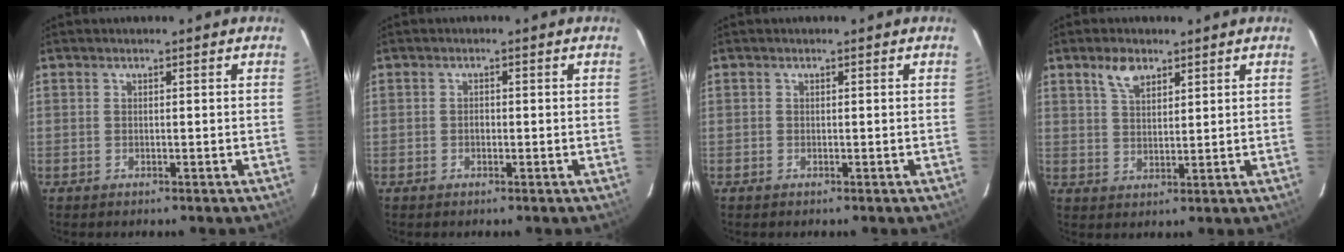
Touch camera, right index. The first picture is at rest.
{"total": 0.8, "force": [-0.3, 0.6, 0.4], "torque": [-0.006, 0.003, -0.007]}
{"total": 0.0}
{"total": 4.7, "force": [3.0, 2.4, 2.7], "torque": [-0.044, 0.009, 0.057]}